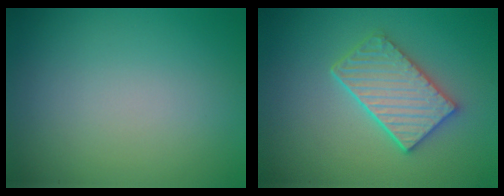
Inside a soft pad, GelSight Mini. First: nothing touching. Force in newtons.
{"total": 4.3, "press": 3.8, "slide": 2.0}